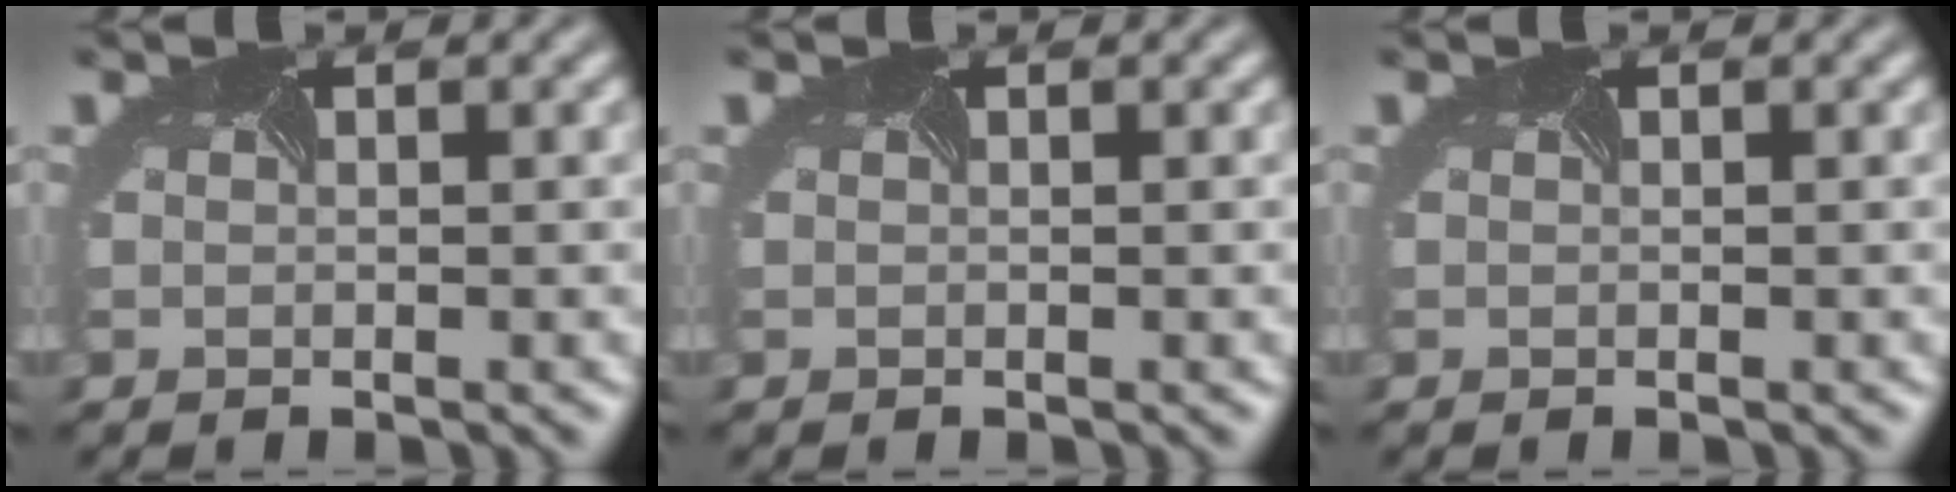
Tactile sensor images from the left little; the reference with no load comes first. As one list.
[{"total": 0.0}, {"total": 0.0}]